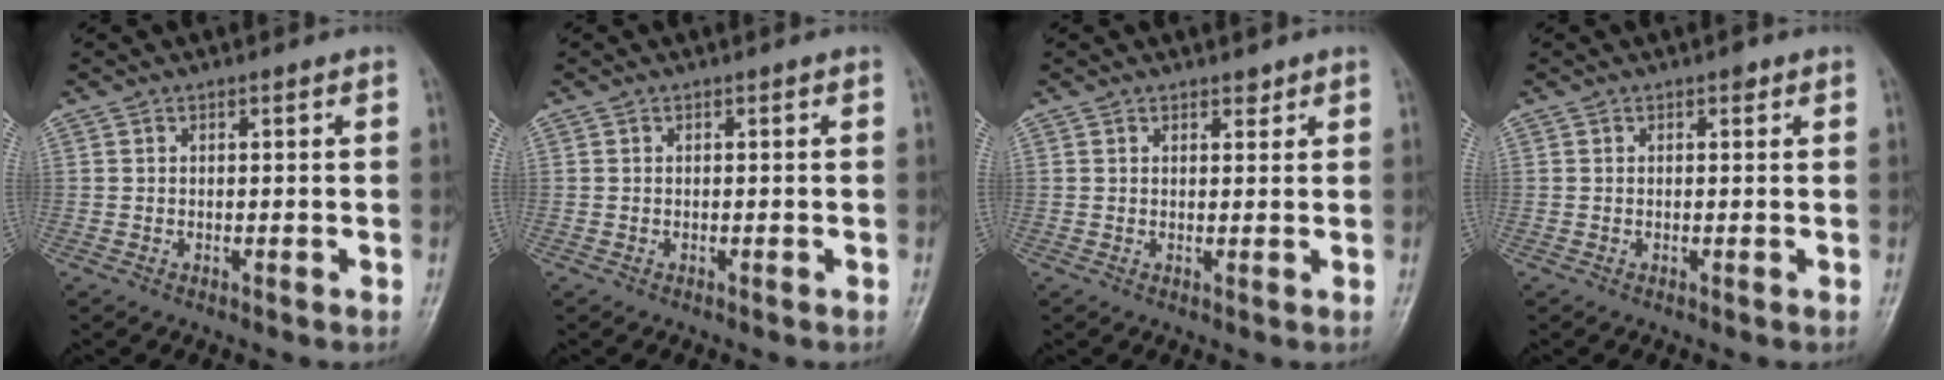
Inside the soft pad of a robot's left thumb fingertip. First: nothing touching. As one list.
[{"total": 0.0}, {"total": 1.6, "force": [1.2, 0.8, 0.6], "torque": [0.002, -0.008, 0.016]}, {"total": 1.0, "force": [0.6, 0.5, 0.6], "torque": [-0.003, 0.000, 0.005]}]